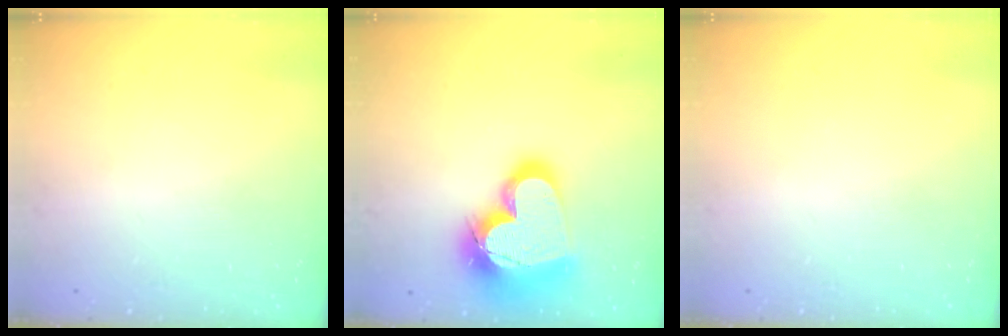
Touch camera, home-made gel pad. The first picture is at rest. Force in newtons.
{"total": 24.7, "press": 24.6, "slide": 2.1}
{"total": 0.0}